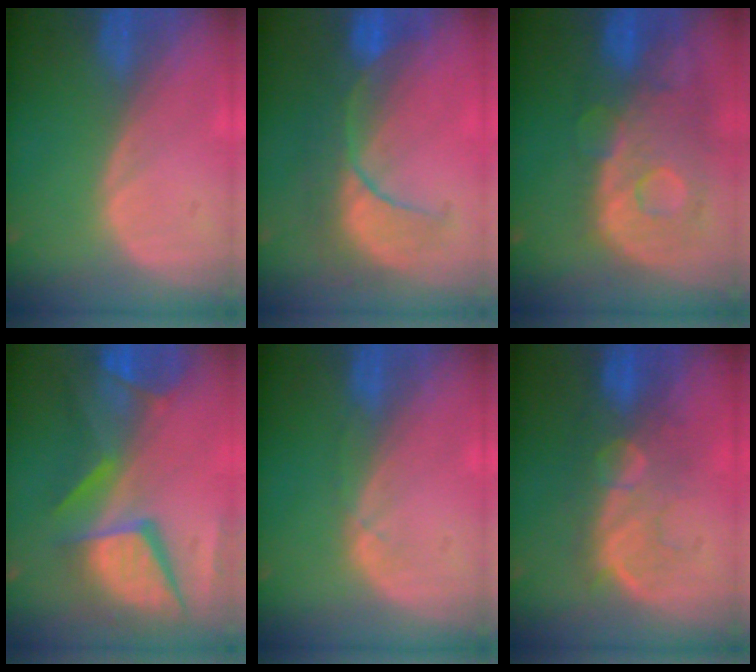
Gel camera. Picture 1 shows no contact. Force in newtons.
{"total": 8.3, "press": 8.3, "slide": 0.8}
{"total": 11.2, "press": 9.7, "slide": 5.5}
{"total": 12.4, "press": 10.1, "slide": 7.1}
{"total": 1.1, "press": 1.1, "slide": 0.2}
{"total": 8.2, "press": 8.0, "slide": 1.9}